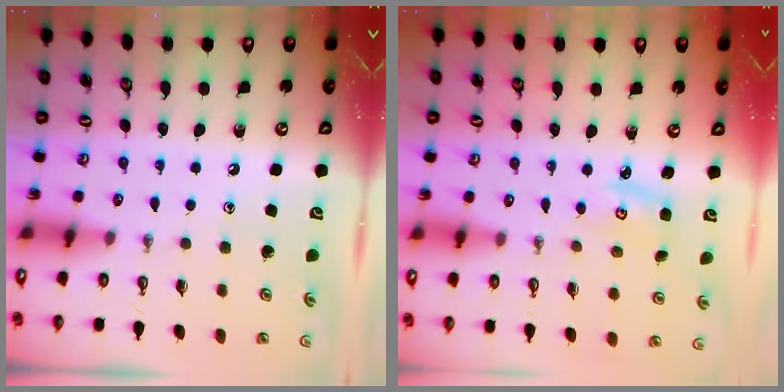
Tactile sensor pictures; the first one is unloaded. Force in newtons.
{"total": 2.9, "press": 2.9, "slide": 0.3}